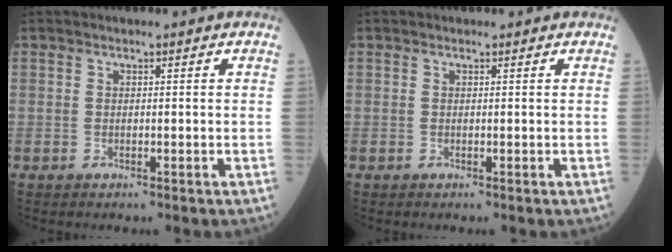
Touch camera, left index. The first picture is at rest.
{"total": 0.0}